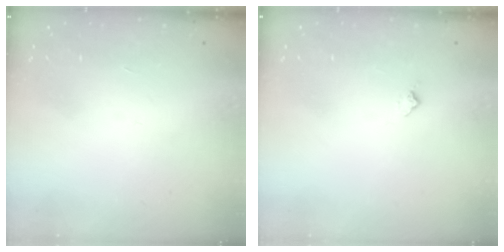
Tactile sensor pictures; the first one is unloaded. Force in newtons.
{"total": 3.2, "press": 3.2, "slide": 0.4}